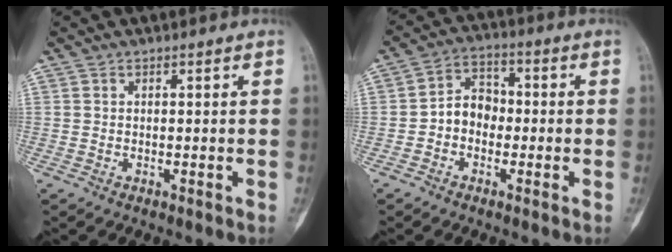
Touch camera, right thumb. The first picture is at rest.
{"total": 6.5, "force": [-1.3, 5.2, 3.7], "torque": [-0.038, 0.029, -0.038]}